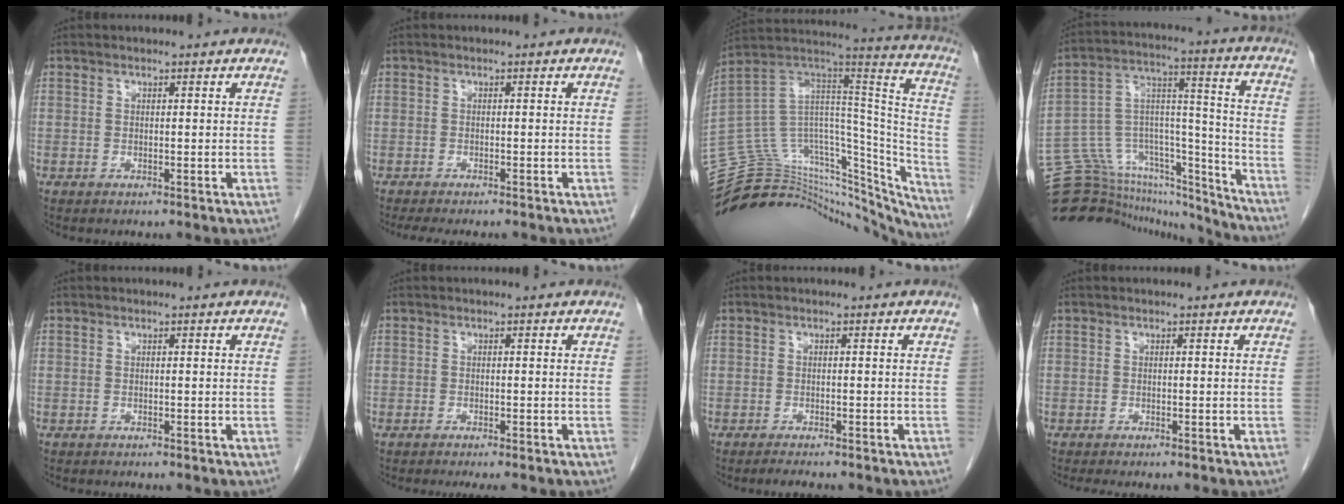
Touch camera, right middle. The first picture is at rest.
{"total": 6.9, "force": [-5.9, 1.3, 3.3], "torque": [-0.042, -0.010, -0.084]}
{"total": 38.8, "force": [-34.9, 12.0, 12.2], "torque": [-0.169, 0.040, -0.461]}
{"total": 23.0, "force": [-21.4, 6.5, 5.5], "torque": [-0.115, 0.070, -0.330]}
{"total": 1.2, "force": [-1.1, 0.4, 0.4], "torque": [-0.012, -0.002, -0.012]}
{"total": 5.7, "force": [-4.9, 0.9, 2.7], "torque": [-0.024, -0.006, -0.064]}
{"total": 3.7, "force": [-3.2, 0.4, 1.8], "torque": [-0.026, -0.005, -0.040]}
{"total": 5.4, "force": [-4.7, 1.0, 2.5], "torque": [-0.029, -0.009, -0.064]}